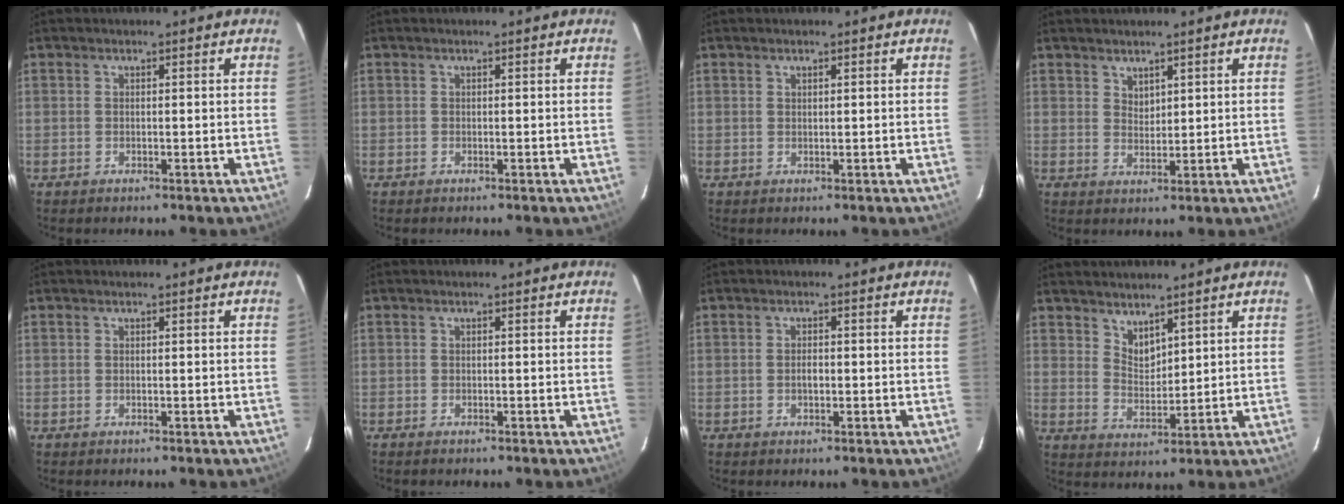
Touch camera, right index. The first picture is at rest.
{"total": 0.0}
{"total": 0.5, "force": [0.4, 0.2, 0.2], "torque": [-0.004, 0.002, 0.009]}
{"total": 2.2, "force": [1.8, 1.1, 0.6], "torque": [-0.006, 0.001, 0.035]}
{"total": 0.0}
{"total": 0.7, "force": [-0.7, 0.3, 0.2], "torque": [-0.007, -0.002, -0.013]}
{"total": 1.5, "force": [-0.3, 0.8, 1.3], "torque": [-0.023, 0.003, -0.006]}
{"total": 4.4, "force": [3.7, 1.8, 1.6], "torque": [-0.022, -0.006, 0.071]}